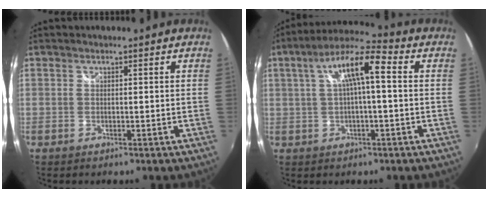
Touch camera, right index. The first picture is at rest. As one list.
[{"total": 10.2, "force": [1.8, 2.3, 9.8], "torque": [-0.179, 0.027, 0.029]}]